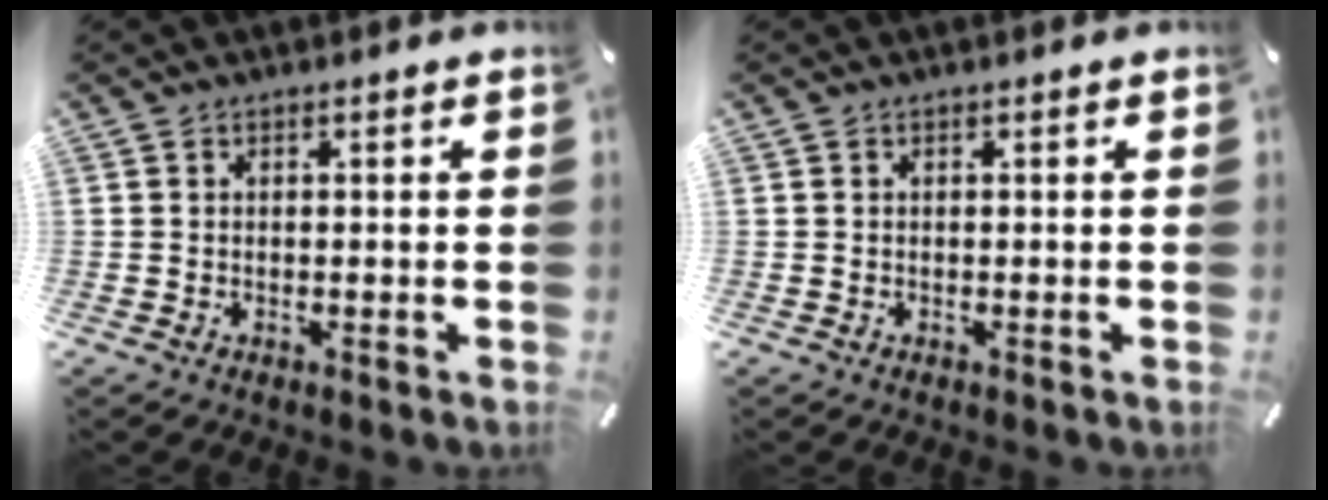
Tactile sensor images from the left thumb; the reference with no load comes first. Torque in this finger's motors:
{"motor_torque": [-0.04, 0.04, 0.00, 0.02, 0.00]}